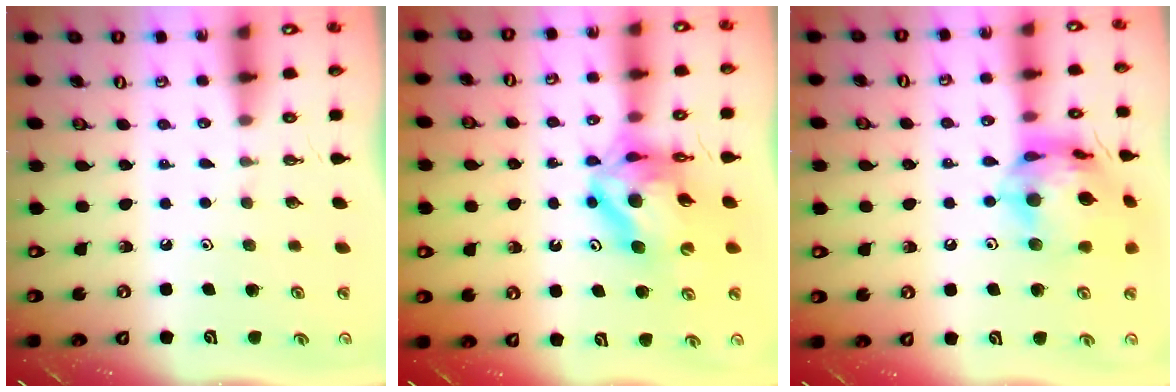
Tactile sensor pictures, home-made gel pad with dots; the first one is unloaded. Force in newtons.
{"total": 14.5, "press": 14.4, "slide": 1.6}
{"total": 18.8, "press": 18.7, "slide": 1.6}